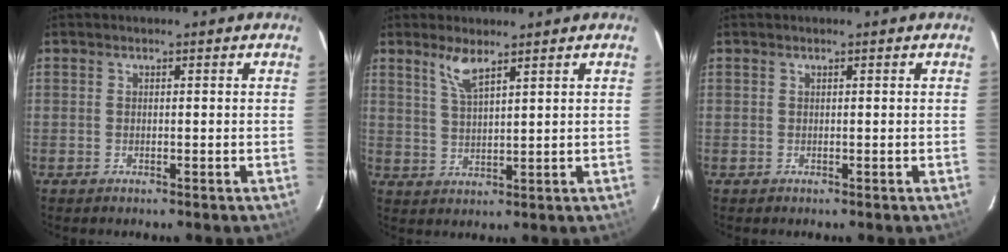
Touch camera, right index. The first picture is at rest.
{"total": 4.5, "force": [3.3, 0.5, 2.9], "torque": [-0.062, -0.003, 0.069]}
{"total": 0.0}